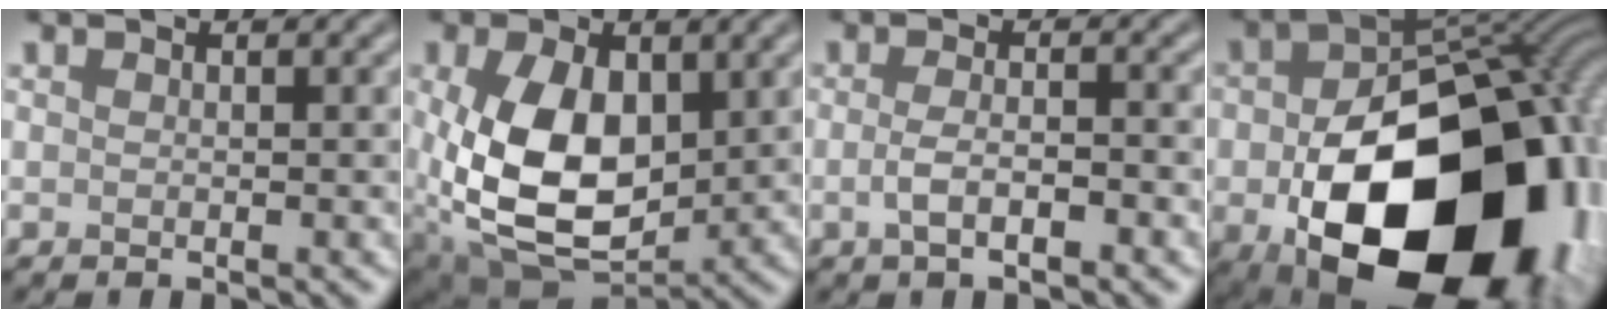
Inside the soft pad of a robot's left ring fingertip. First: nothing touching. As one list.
[{"total": 11.1, "force": [0.5, 7.0, 8.6], "torque": [-0.184, -0.013, 0.016]}, {"total": 2.8, "force": [-0.9, 0.9, 2.4], "torque": [-0.048, -0.001, -0.017]}, {"total": 19.5, "force": [-4.8, 12.8, 13.9], "torque": [-0.223, -0.060, -0.049]}]